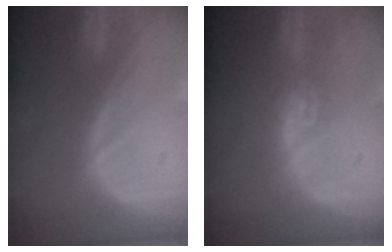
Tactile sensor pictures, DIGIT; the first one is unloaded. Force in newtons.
{"total": 4.6, "press": 3.9, "slide": 2.6}